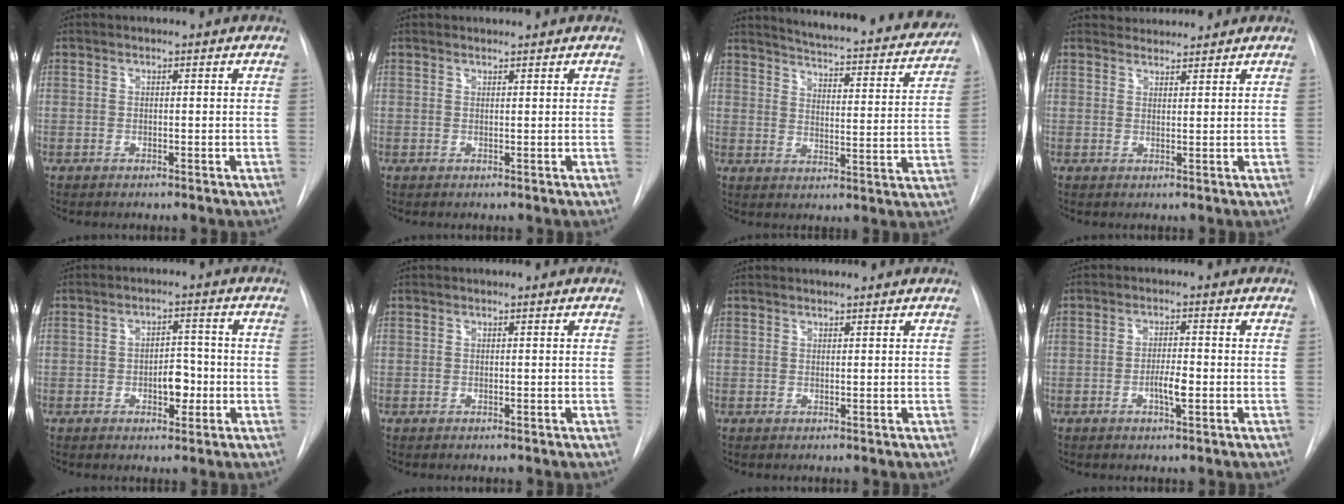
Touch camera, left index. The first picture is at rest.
{"total": 1.0, "force": [1.0, 0.0, 0.0], "torque": [-0.003, 0.009, 0.020]}
{"total": 23.7, "force": [21.8, 3.6, 8.5], "torque": [-0.123, -0.062, 0.261]}
{"total": 2.7, "force": [2.6, 0.4, -0.4], "torque": [0.000, 0.016, 0.047]}
{"total": 4.3, "force": [-1.4, 2.2, 3.3], "torque": [-0.041, 0.004, -0.019]}
{"total": 0.0}
{"total": 1.4, "force": [1.4, 0.0, 0.2], "torque": [-0.004, 0.013, 0.022]}
{"total": 3.0, "force": [-1.2, 0.5, 2.8], "torque": [-0.049, -0.002, -0.021]}